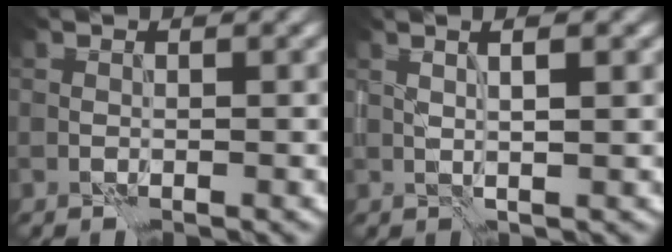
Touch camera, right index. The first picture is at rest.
{"total": 2.7, "force": [1.4, 0.6, 2.2], "torque": [-0.012, 0.007, 0.009]}